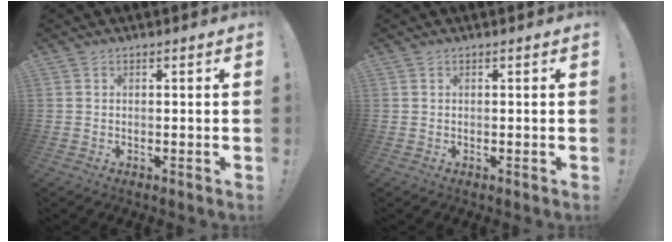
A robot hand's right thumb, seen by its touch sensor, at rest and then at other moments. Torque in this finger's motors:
{"motor_torque": [0.00, 0.00, -0.02, 0.02, 0.00]}